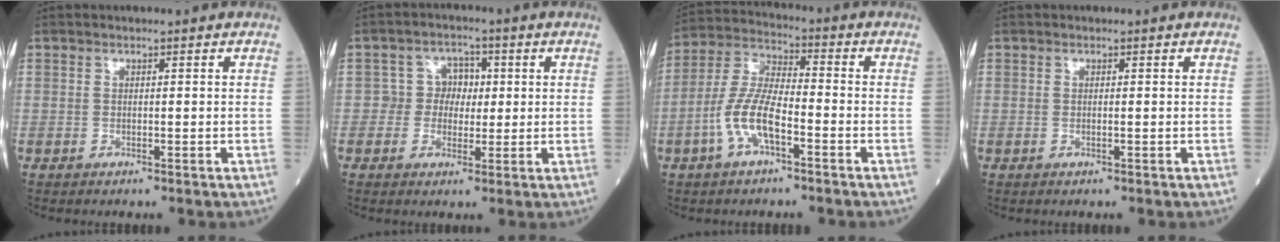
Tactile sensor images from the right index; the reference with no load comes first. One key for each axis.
{"total": 5.1, "fx": 0.2, "fy": 4.2, "fz": 3.0, "tx": -0.039, "ty": 0.018, "tz": 0.000}
{"total": 9.2, "fx": -3.6, "fy": 2.8, "fz": 7.9, "tx": -0.178, "ty": 0.009, "tz": -0.072}
{"total": 0.0}